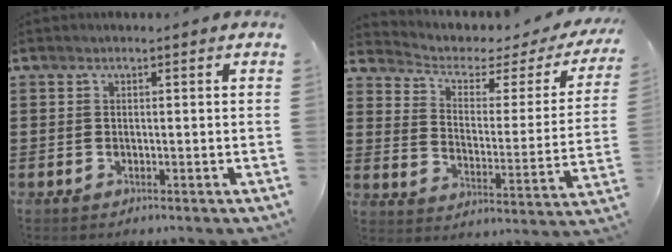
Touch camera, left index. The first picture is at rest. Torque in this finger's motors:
{"motor_torque": [2.14, 0.00, 0.17, 0.03]}